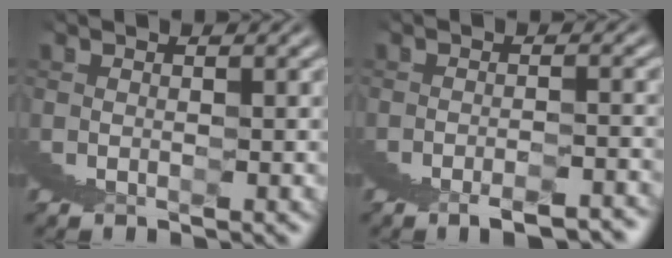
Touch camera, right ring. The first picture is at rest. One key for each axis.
{"total": 1.8, "fx": -1.1, "fy": -1.4, "fz": -0.1, "tx": 0.023, "ty": 0.010, "tz": -0.025}